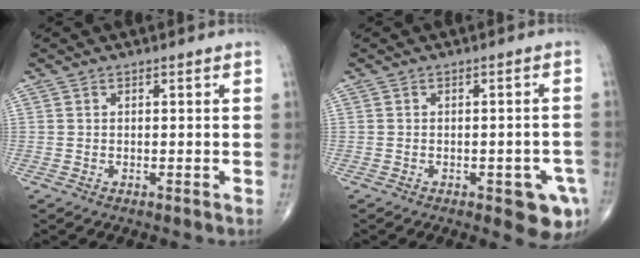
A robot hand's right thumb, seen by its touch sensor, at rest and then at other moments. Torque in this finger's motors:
{"motor_torque": [1.17, 0.97, -0.03, -0.13, 0.15]}